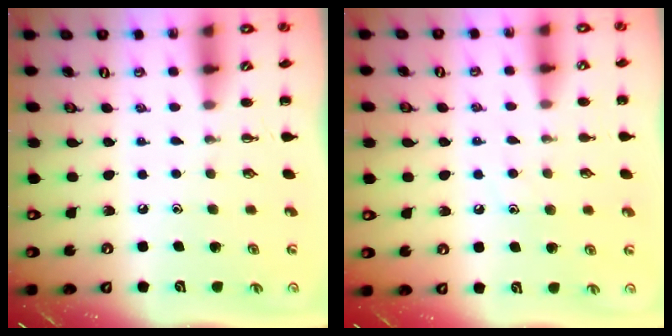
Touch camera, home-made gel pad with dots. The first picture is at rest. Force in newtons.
{"total": 6.5, "press": 6.3, "slide": 1.2}